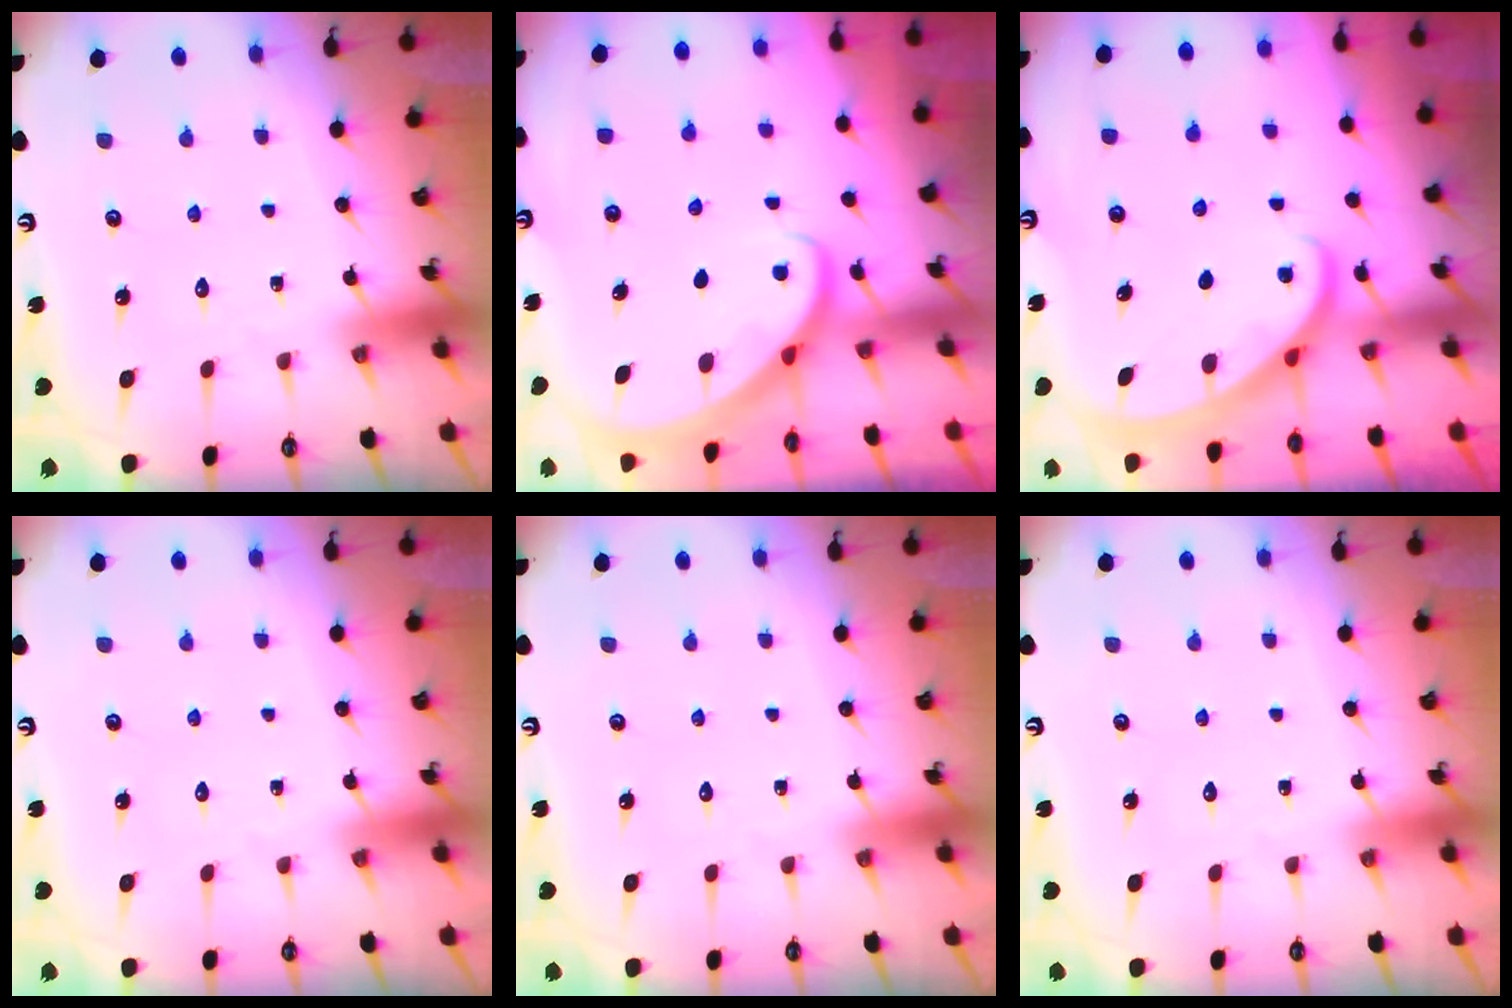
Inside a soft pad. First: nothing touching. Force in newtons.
{"total": 2.7, "press": 2.7, "slide": 0.2}
{"total": 2.8, "press": 2.8, "slide": 0.1}
{"total": 0.0}
{"total": 0.0}
{"total": 0.0}